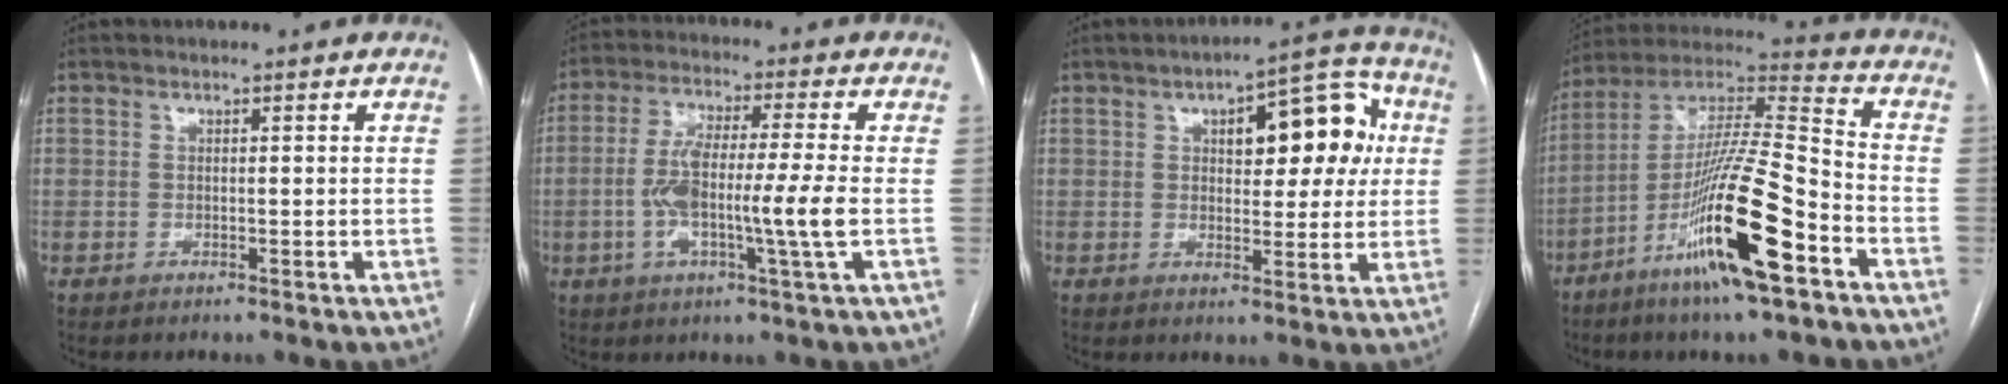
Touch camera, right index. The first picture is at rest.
{"total": 11.0, "force": [-1.8, -0.1, 10.8], "torque": [-0.206, 0.000, -0.040]}
{"total": 12.1, "force": [3.2, 5.1, 10.5], "torque": [-0.124, 0.037, 0.042]}
{"total": 19.3, "force": [-8.9, 1.2, 17.0], "torque": [-0.336, -0.024, -0.165]}